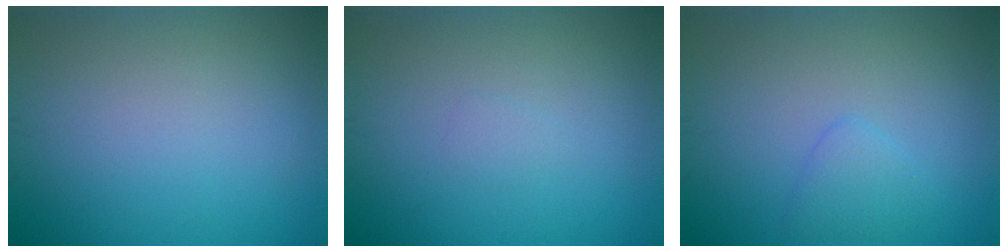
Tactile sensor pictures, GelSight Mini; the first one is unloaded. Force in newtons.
{"total": 0.6, "press": 0.6, "slide": 0.1}
{"total": 1.6, "press": 1.6, "slide": 0.1}